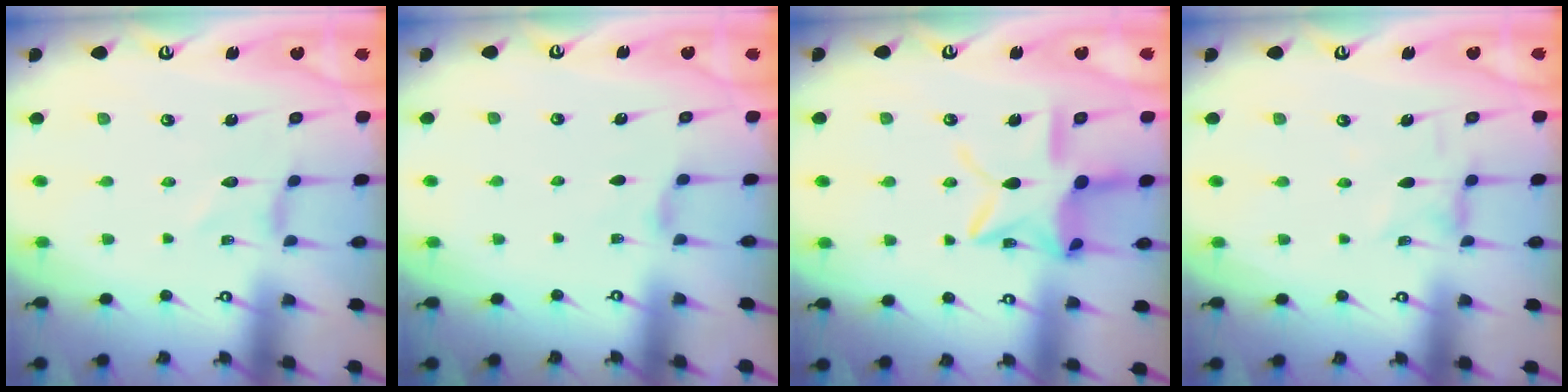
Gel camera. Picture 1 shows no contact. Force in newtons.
{"total": 4.0, "press": 4.0, "slide": 0.6}
{"total": 14.8, "press": 14.7, "slide": 1.2}
{"total": 1.3, "press": 1.3, "slide": 0.2}